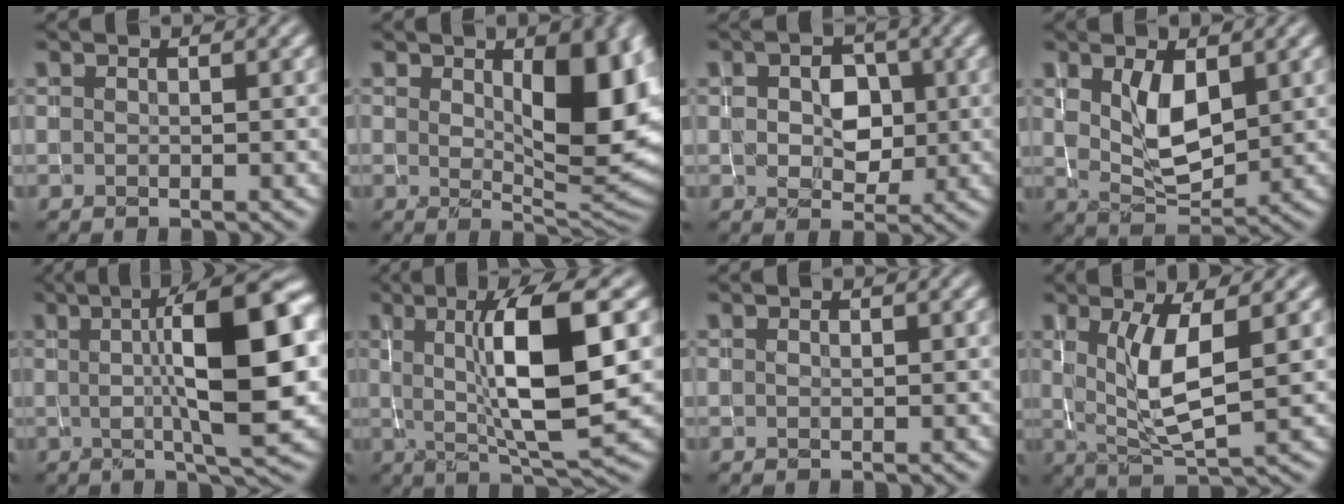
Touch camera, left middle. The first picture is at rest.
{"total": 8.2, "force": [1.9, 3.3, 7.2], "torque": [-0.100, -0.010, 0.036]}
{"total": 3.9, "force": [0.3, 3.0, 2.5], "torque": [-0.047, -0.004, 0.000]}
{"total": 4.6, "force": [1.2, 2.2, 3.8], "torque": [-0.080, -0.008, 0.026]}
{"total": 11.4, "force": [1.3, 2.8, 11.0], "torque": [-0.150, 0.008, 0.021]}
{"total": 9.4, "force": [1.1, 2.1, 9.1], "torque": [-0.141, -0.004, 0.024]}
{"total": 0.0}
{"total": 5.3, "force": [0.7, 1.3, 5.1], "torque": [-0.101, -0.012, 0.022]}